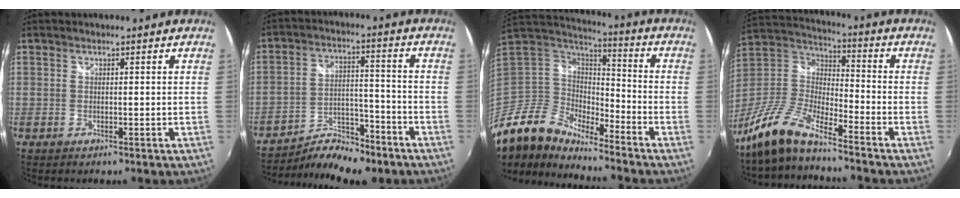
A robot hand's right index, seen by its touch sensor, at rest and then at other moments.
{"total": 11.6, "force": [-9.8, 4.2, 4.5], "torque": [-0.090, 0.010, -0.161]}
{"total": 12.5, "force": [-10.3, 5.9, 4.1], "torque": [-0.099, 0.012, -0.215]}
{"total": 13.2, "force": [-10.6, 3.0, 7.4], "torque": [-0.171, 0.001, -0.218]}